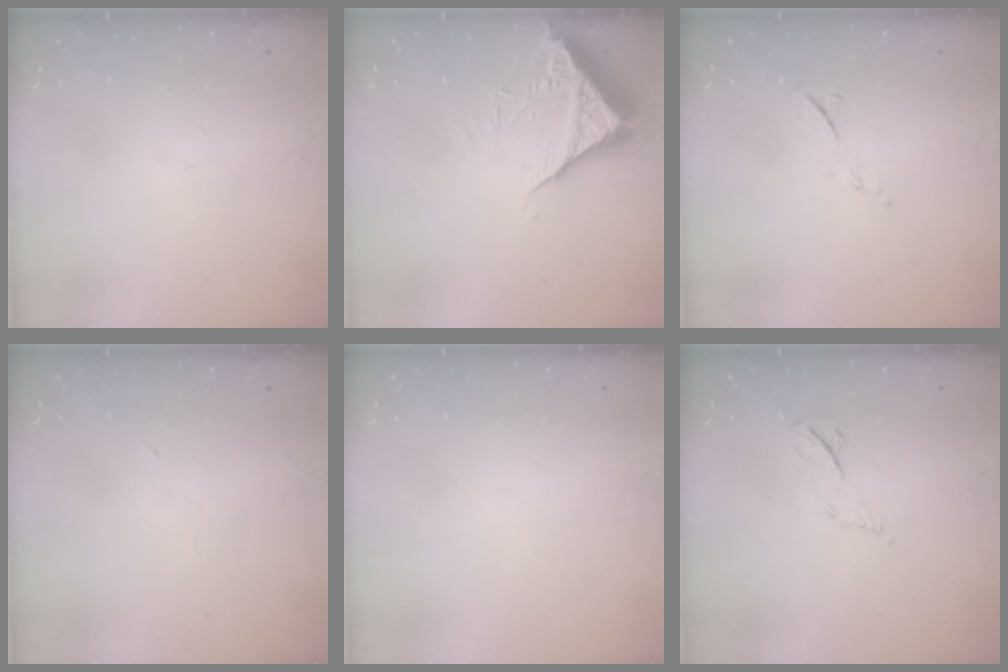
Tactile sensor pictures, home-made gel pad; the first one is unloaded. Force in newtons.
{"total": 7.0, "press": 7.0, "slide": 0.6}
{"total": 6.1, "press": 5.9, "slide": 1.5}
{"total": 2.9, "press": 2.9, "slide": 0.7}
{"total": 1.5, "press": 1.5, "slide": 0.1}
{"total": 4.4, "press": 4.3, "slide": 0.6}